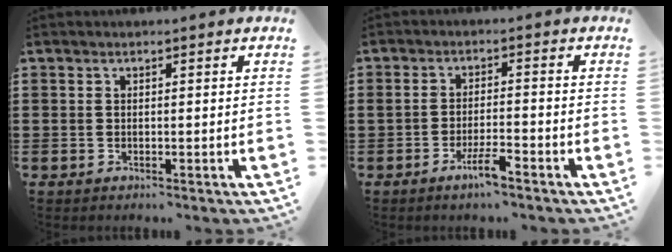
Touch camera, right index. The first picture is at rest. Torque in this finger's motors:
{"motor_torque": [0.47, 0.42, 0.22, 0.08]}